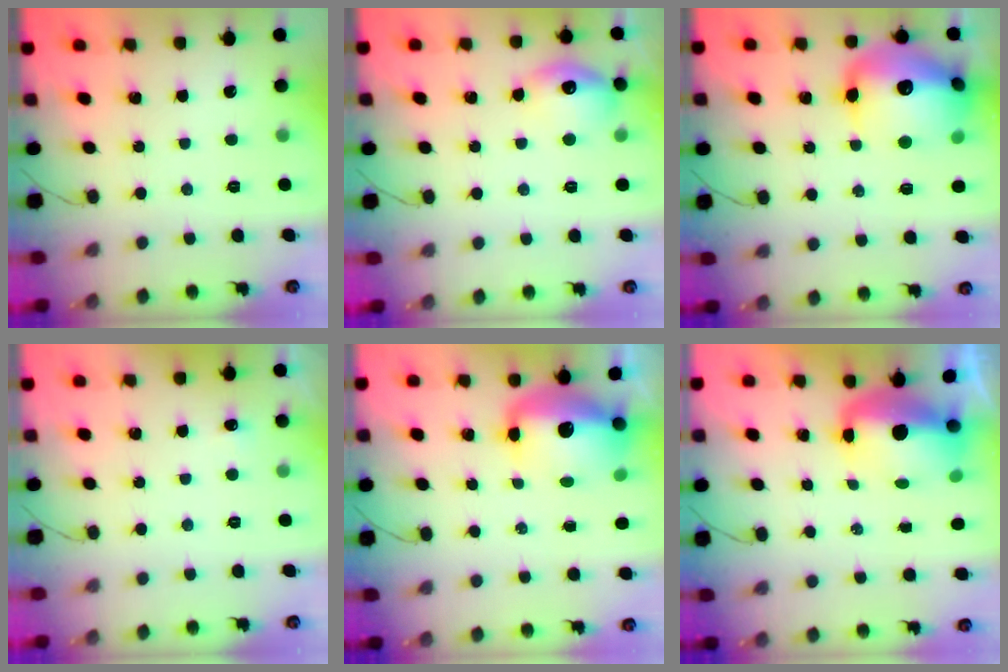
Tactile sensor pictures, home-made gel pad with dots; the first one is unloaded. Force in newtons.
{"total": 11.8, "press": 11.8, "slide": 0.6}
{"total": 20.7, "press": 20.5, "slide": 3.3}
{"total": 2.4, "press": 2.2, "slide": 1.1}
{"total": 13.0, "press": 12.7, "slide": 2.9}
{"total": 10.4, "press": 10.1, "slide": 2.4}